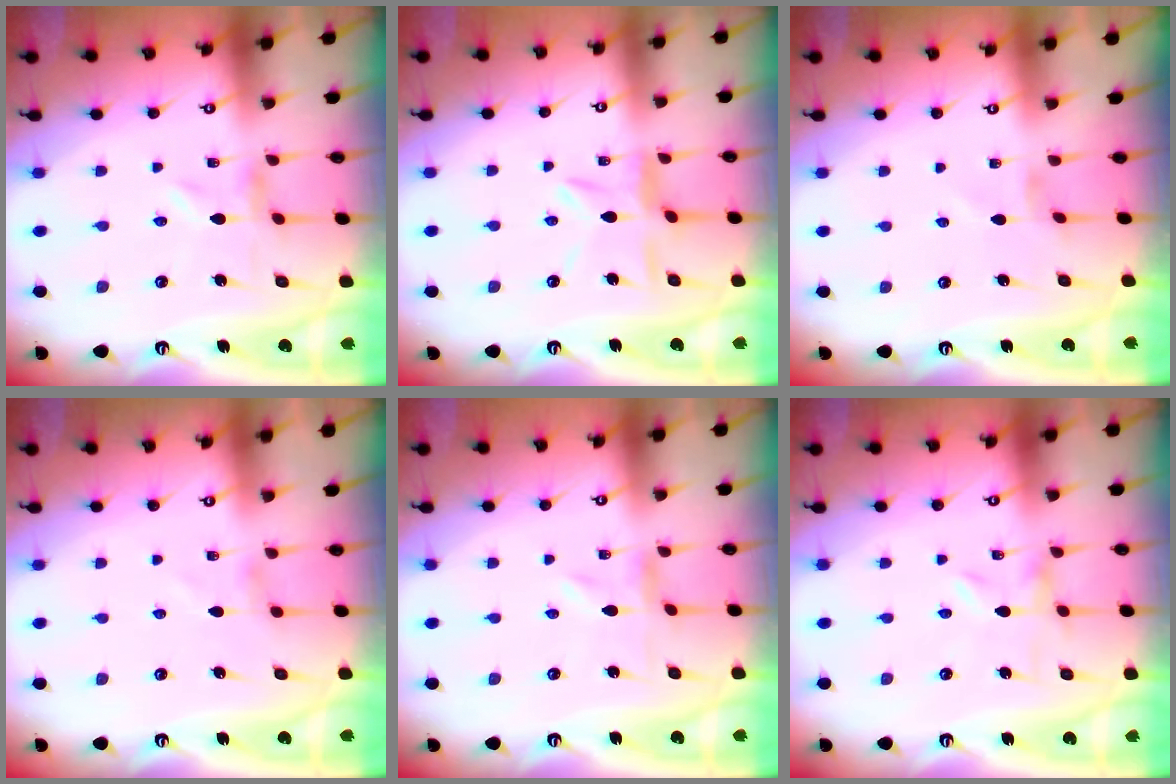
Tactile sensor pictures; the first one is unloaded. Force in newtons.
{"total": 6.6, "press": 6.6, "slide": 0.7}
{"total": 1.0, "press": 1.0, "slide": 0.2}
{"total": 0.8, "press": 0.8, "slide": 0.3}
{"total": 0.0}
{"total": 0.0}